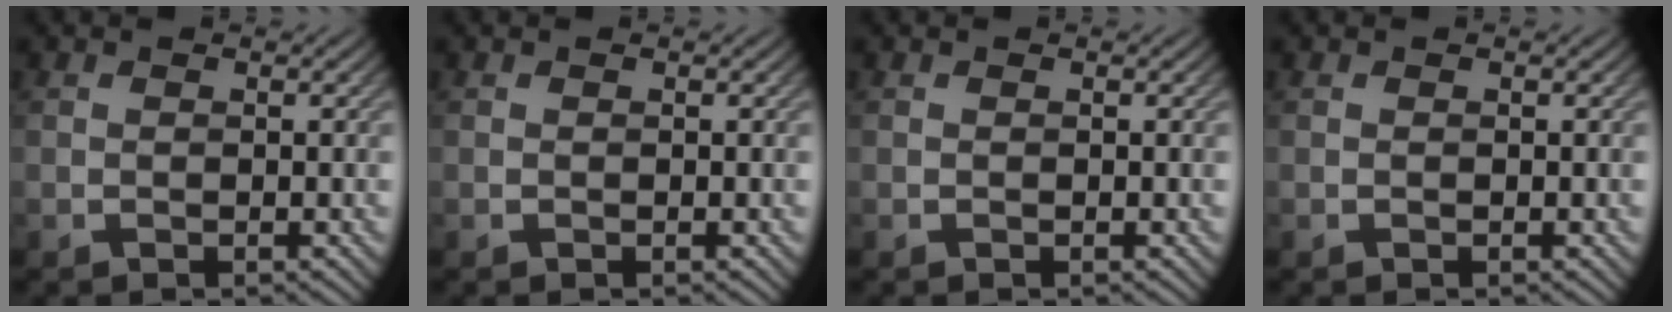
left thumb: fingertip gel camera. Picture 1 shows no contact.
{"total": 0.0}
{"total": 0.0}
{"total": 0.0}